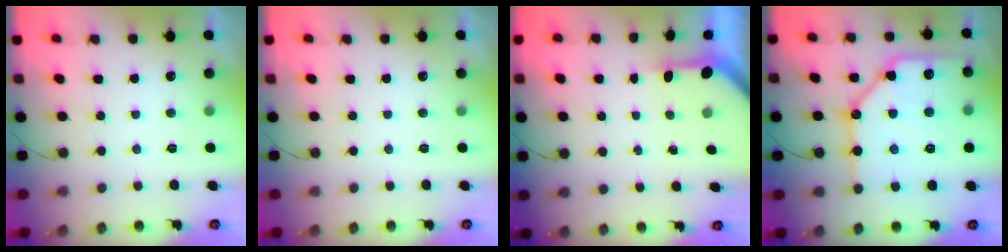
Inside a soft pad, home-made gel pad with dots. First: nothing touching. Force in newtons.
{"total": 0.0}
{"total": 3.0, "press": 3.0, "slide": 0.2}
{"total": 19.5, "press": 19.4, "slide": 2.2}